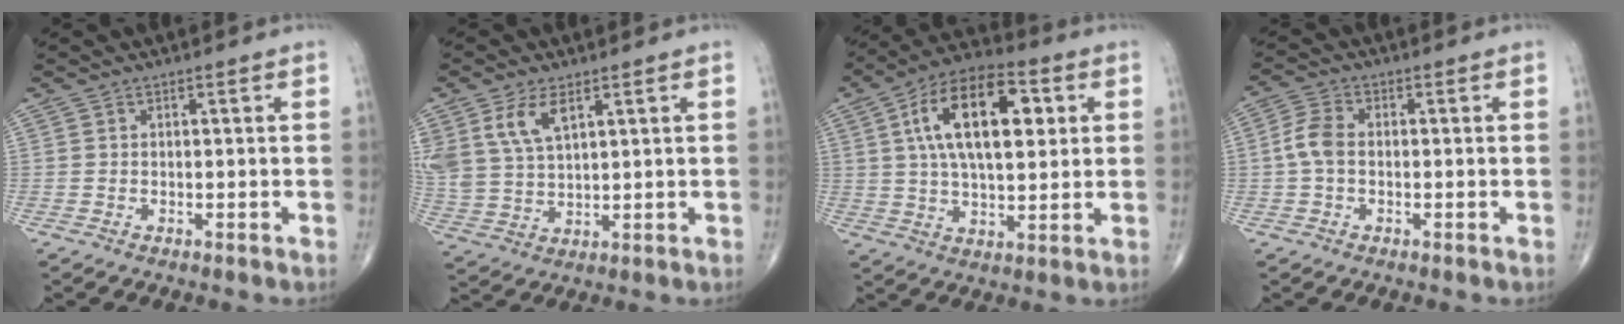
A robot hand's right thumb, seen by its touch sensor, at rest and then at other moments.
{"total": 9.5, "force": [4.6, 5.0, 6.6], "torque": [-0.134, -0.010, 0.103]}
{"total": 18.5, "force": [4.7, 8.9, 15.5], "torque": [-0.247, 0.010, 0.074]}
{"total": 4.7, "force": [-0.4, 2.9, 3.6], "torque": [-0.079, 0.013, -0.014]}